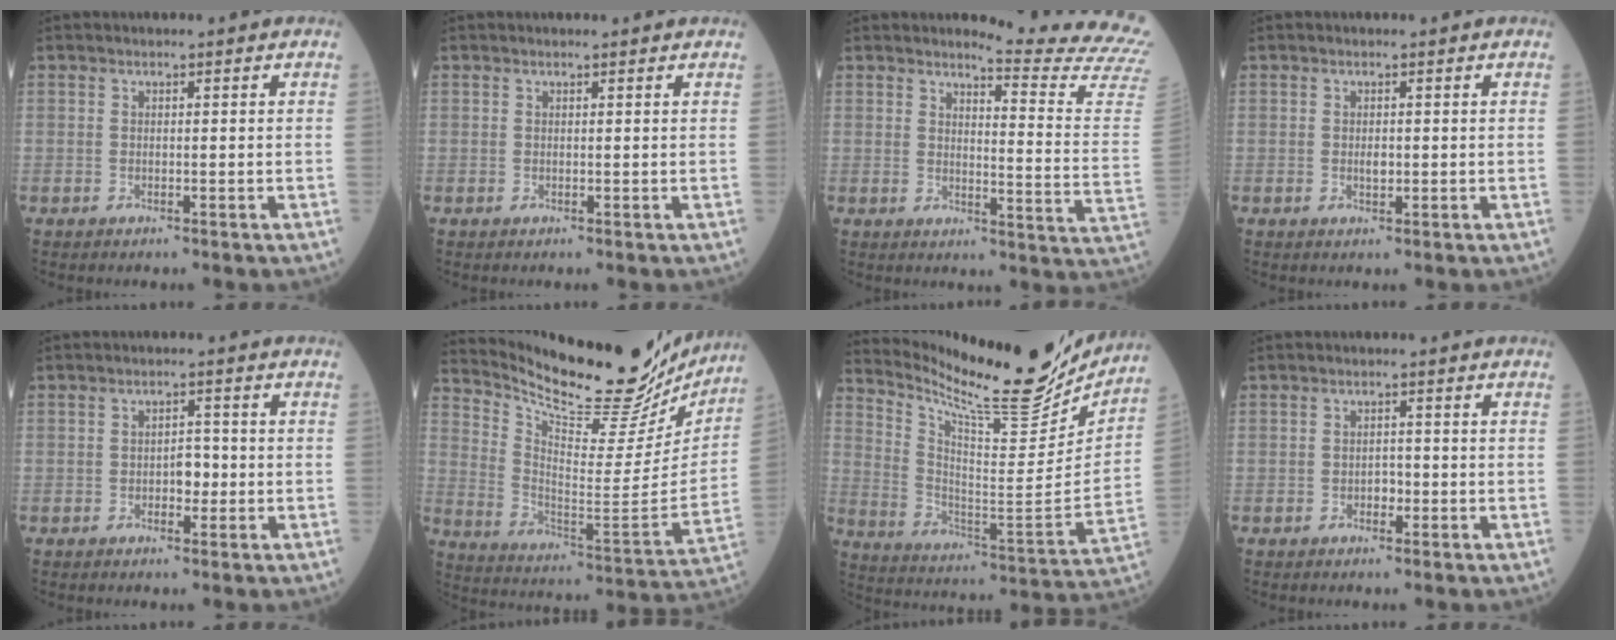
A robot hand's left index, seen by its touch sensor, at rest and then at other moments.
{"total": 0.7, "force": [0.7, 0.0, 0.1], "torque": [-0.009, 0.002, 0.008]}
{"total": 15.2, "force": [14.9, -2.4, 2.0], "torque": [-0.023, -0.167, 0.149]}
{"total": 1.1, "force": [0.0, 0.6, 0.9], "torque": [-0.018, -0.001, 0.000]}
{"total": 2.5, "force": [-0.6, 1.4, 2.0], "torque": [-0.024, 0.005, -0.011]}
{"total": 23.1, "force": [21.0, 4.6, 8.3], "torque": [-0.143, -0.062, 0.304]}
{"total": 20.8, "force": [19.1, 2.4, 7.7], "torque": [-0.147, -0.062, 0.290]}
{"total": 1.4, "force": [-0.6, 0.9, 0.9], "torque": [-0.011, 0.004, -0.012]}